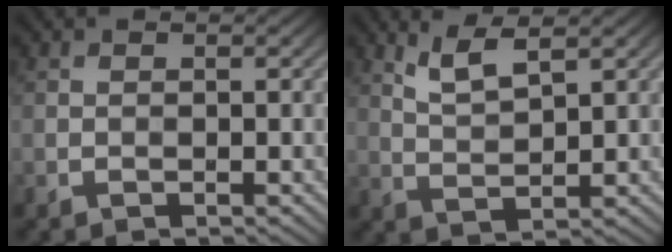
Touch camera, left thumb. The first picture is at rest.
{"total": 4.2, "force": [2.8, 1.0, 2.9], "torque": [-0.072, -0.002, 0.062]}